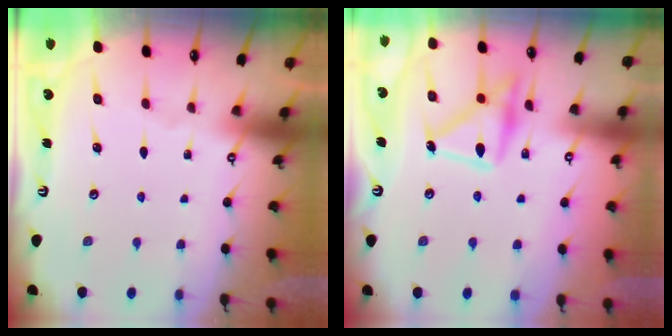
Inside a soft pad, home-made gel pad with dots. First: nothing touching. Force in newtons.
{"total": 16.8, "press": 16.8, "slide": 1.0}